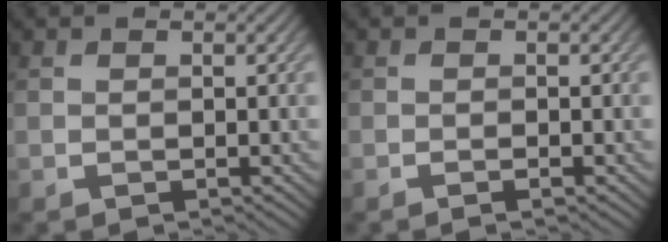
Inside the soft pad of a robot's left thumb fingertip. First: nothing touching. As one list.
[{"total": 0.9, "force": [-0.6, 0.0, 0.7], "torque": [-0.013, 0.000, -0.012]}]